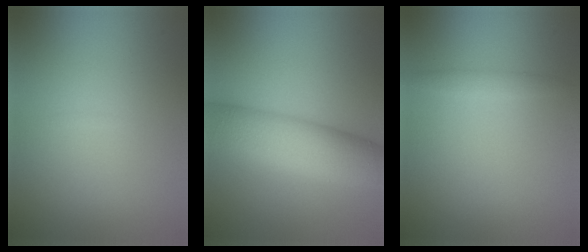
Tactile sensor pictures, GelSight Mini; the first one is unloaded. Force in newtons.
{"total": 9.3, "press": 9.3, "slide": 0.2}
{"total": 1.1, "press": 1.1, "slide": 0.0}